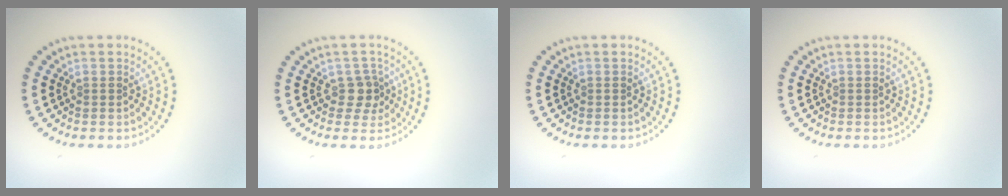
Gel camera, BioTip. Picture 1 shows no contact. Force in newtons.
{"total": 2.0, "press": 1.7, "slide": 1.1}
{"total": 0.0}
{"total": 0.0}